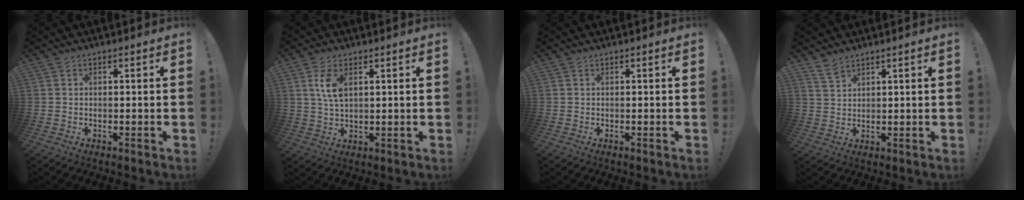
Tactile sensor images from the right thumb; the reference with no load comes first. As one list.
[{"total": 6.7, "force": [2.4, 3.2, 5.3], "torque": [-0.108, -0.008, 0.039]}, {"total": 0.0}, {"total": 3.8, "force": [3.3, 1.2, 1.6], "torque": [-0.026, -0.022, 0.061]}]